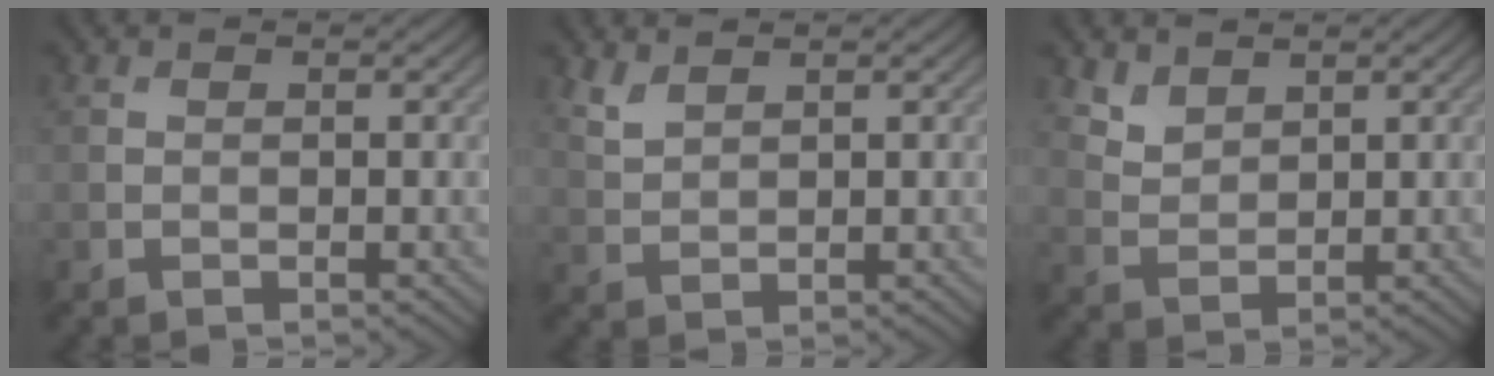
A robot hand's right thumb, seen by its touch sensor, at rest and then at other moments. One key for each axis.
{"total": 2.3, "fx": 1.9, "fy": 0.8, "fz": 1.1, "tx": -0.034, "ty": 0.001, "tz": 0.047}
{"total": 3.2, "fx": 2.5, "fy": 1.6, "fz": 1.2, "tx": -0.036, "ty": -0.009, "tz": 0.065}